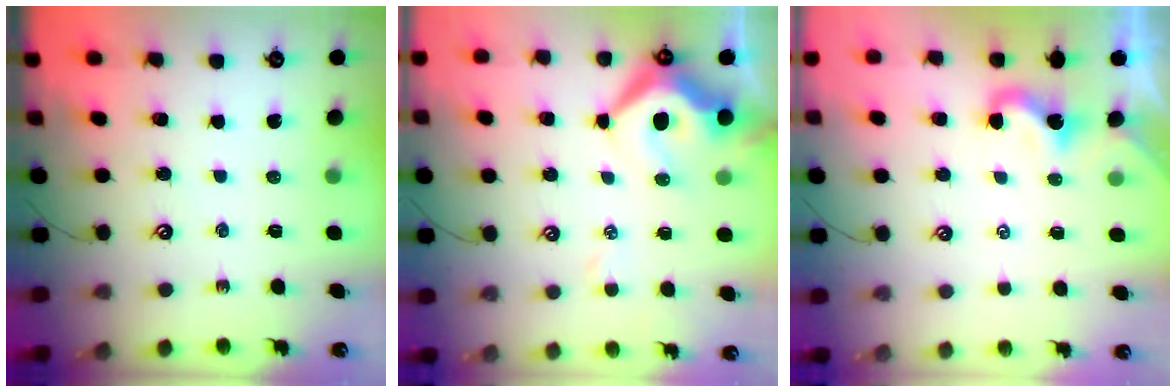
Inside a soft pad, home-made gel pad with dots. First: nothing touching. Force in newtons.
{"total": 8.9, "press": 8.7, "slide": 1.7}
{"total": 2.1, "press": 2.0, "slide": 0.4}